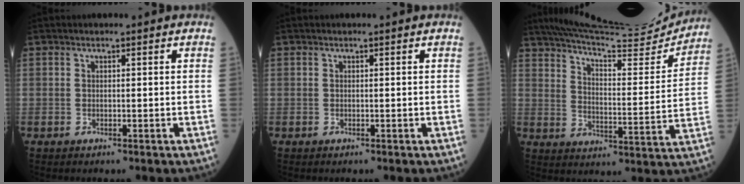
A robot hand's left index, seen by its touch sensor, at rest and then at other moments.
{"total": 0.0}
{"total": 21.8, "force": [20.6, 1.3, 7.2], "torque": [-0.119, -0.042, 0.284]}